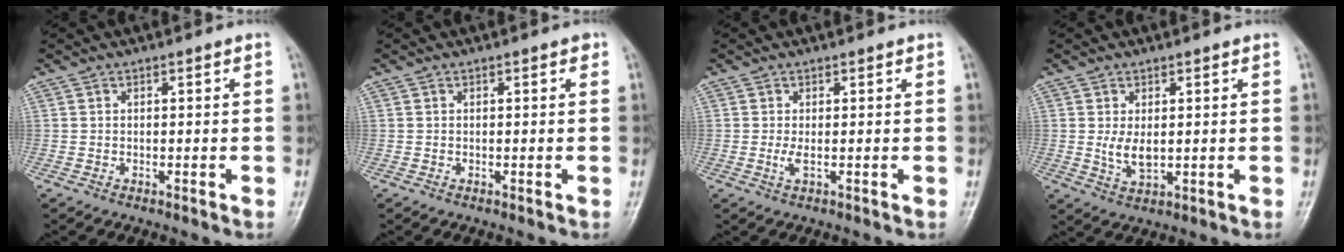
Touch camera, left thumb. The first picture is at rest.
{"total": 0.6, "force": [0.3, 0.3, 0.4], "torque": [-0.002, 0.000, 0.000]}
{"total": 1.6, "force": [0.1, 0.5, 1.5], "torque": [-0.034, -0.005, 0.005]}
{"total": 4.0, "force": [0.5, 2.2, 3.3], "torque": [-0.057, -0.012, 0.018]}